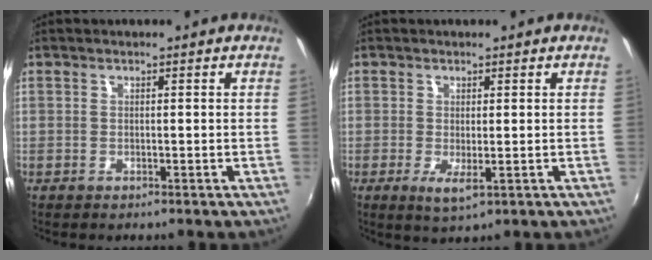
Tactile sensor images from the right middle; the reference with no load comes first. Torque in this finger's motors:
{"motor_torque": [-0.17, -0.37, -0.03, 0.01]}